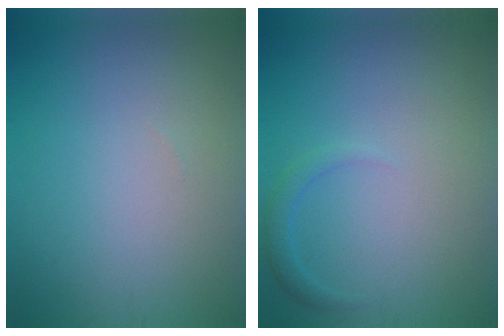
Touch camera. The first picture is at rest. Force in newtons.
{"total": 1.2, "press": 1.2, "slide": 0.1}